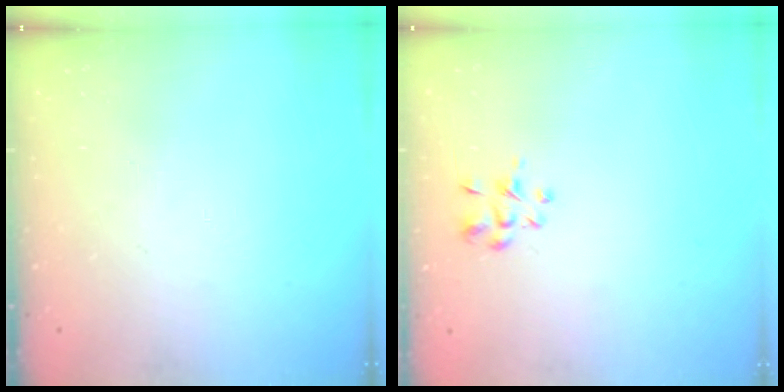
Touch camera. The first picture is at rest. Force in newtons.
{"total": 2.4, "press": 2.3, "slide": 0.8}